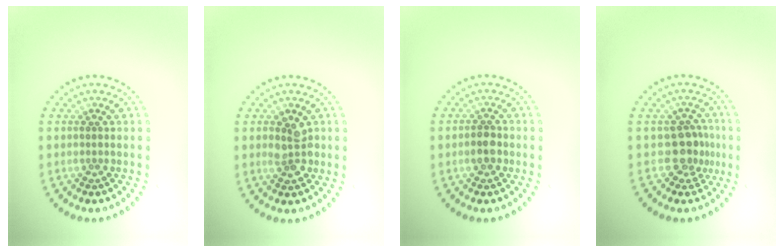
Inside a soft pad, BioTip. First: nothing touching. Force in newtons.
{"total": 2.4, "press": 2.4, "slide": 0.1}
{"total": 1.8, "press": 1.8, "slide": 0.4}
{"total": 2.8, "press": 2.2, "slide": 1.6}